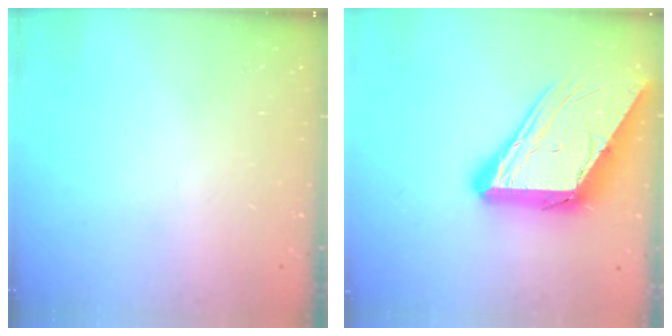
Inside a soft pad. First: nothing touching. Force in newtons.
{"total": 17.5, "press": 17.4, "slide": 1.7}